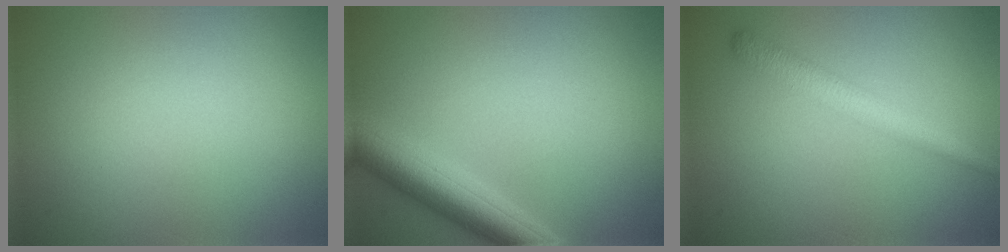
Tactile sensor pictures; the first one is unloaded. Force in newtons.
{"total": 5.0, "press": 4.9, "slide": 0.3}
{"total": 2.8, "press": 2.8, "slide": 0.0}